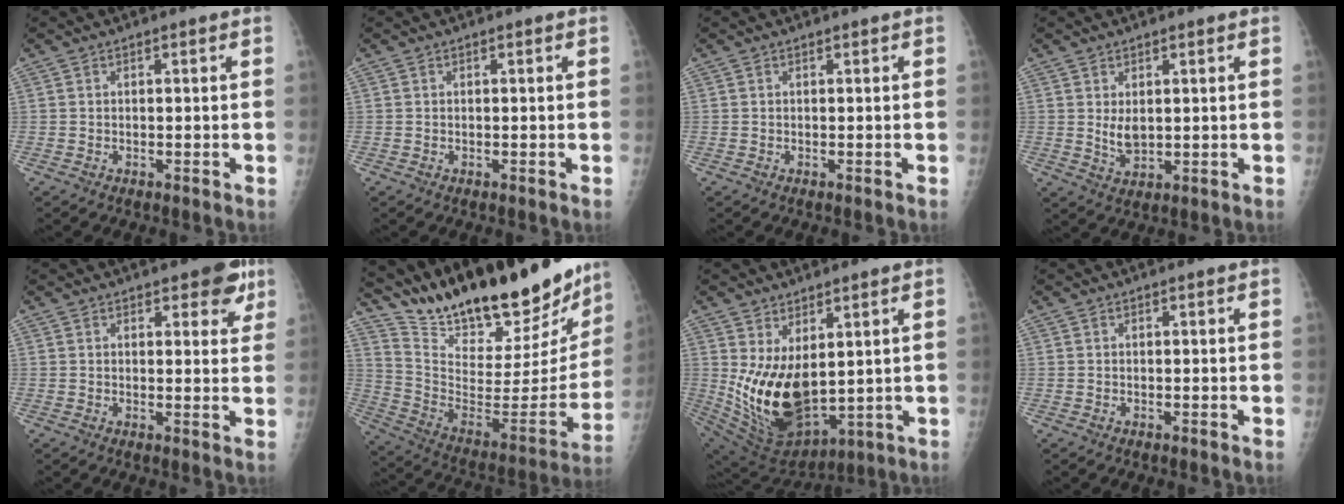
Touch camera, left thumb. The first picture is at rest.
{"total": 0.0}
{"total": 0.0}
{"total": 4.2, "force": [0.9, 2.3, 3.4], "torque": [-0.048, -0.013, 0.023]}
{"total": 5.6, "force": [3.2, 2.7, 3.8], "torque": [-0.014, -0.012, 0.034]}
{"total": 31.2, "force": [26.2, 8.8, 14.5], "torque": [-0.213, -0.124, 0.398]}
{"total": 15.5, "force": [2.3, 8.8, 12.6], "torque": [-0.211, -0.041, 0.077]}
{"total": 0.0}